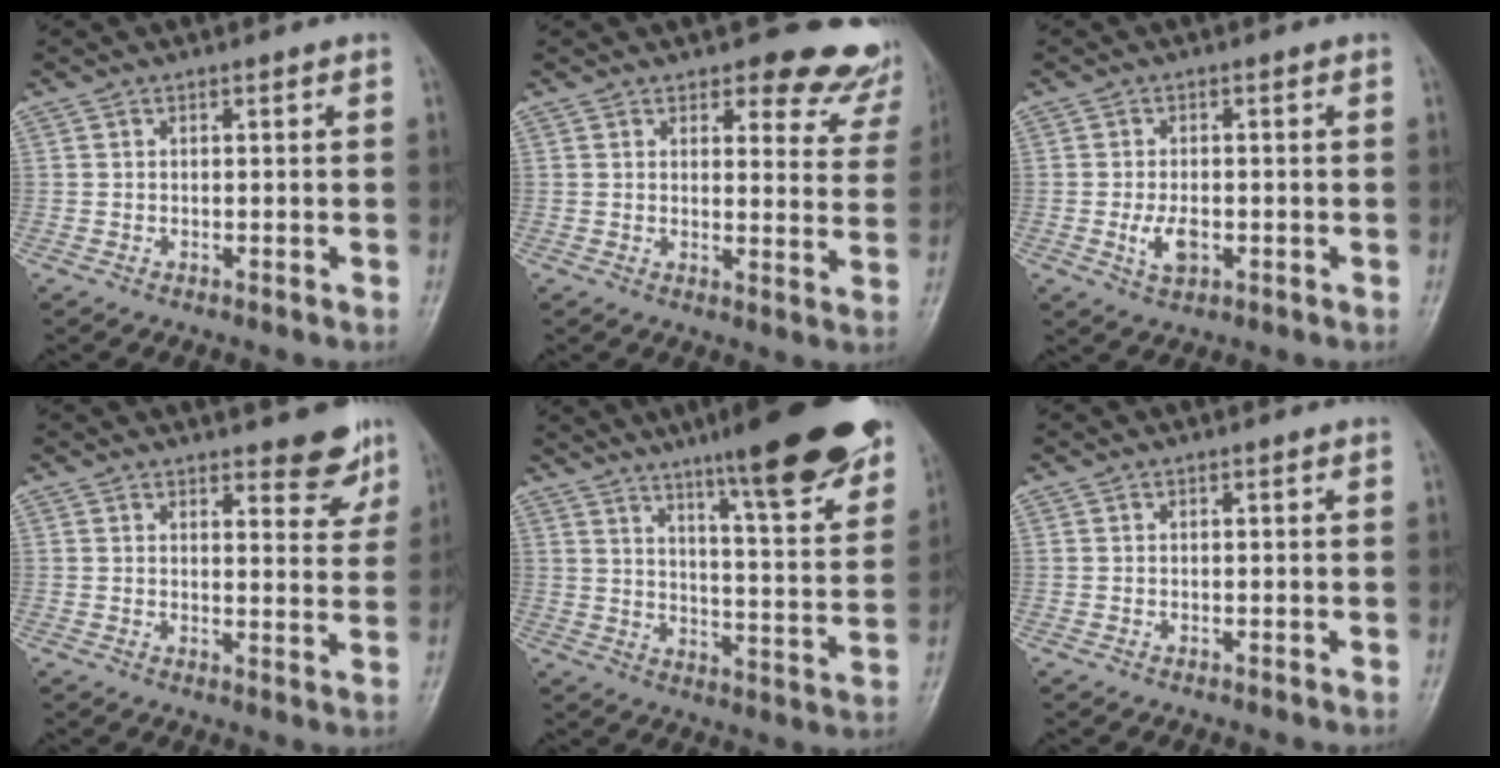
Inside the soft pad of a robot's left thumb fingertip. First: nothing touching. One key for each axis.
{"total": 12.4, "fx": 10.7, "fy": 4.8, "fz": 4.1, "tx": 0.007, "ty": -0.070, "tz": 0.102}
{"total": 4.1, "fx": -1.0, "fy": 2.3, "fz": 3.3, "tx": -0.061, "ty": -0.003, "tz": -0.014}
{"total": 7.0, "fx": 5.1, "fy": 2.5, "fz": 4.1, "tx": -0.022, "ty": -0.034, "tz": 0.062}
{"total": 22.5, "fx": 15.6, "fy": 3.6, "fz": 15.9, "tx": -0.201, "ty": -0.063, "tz": 0.222}
{"total": 0.0}